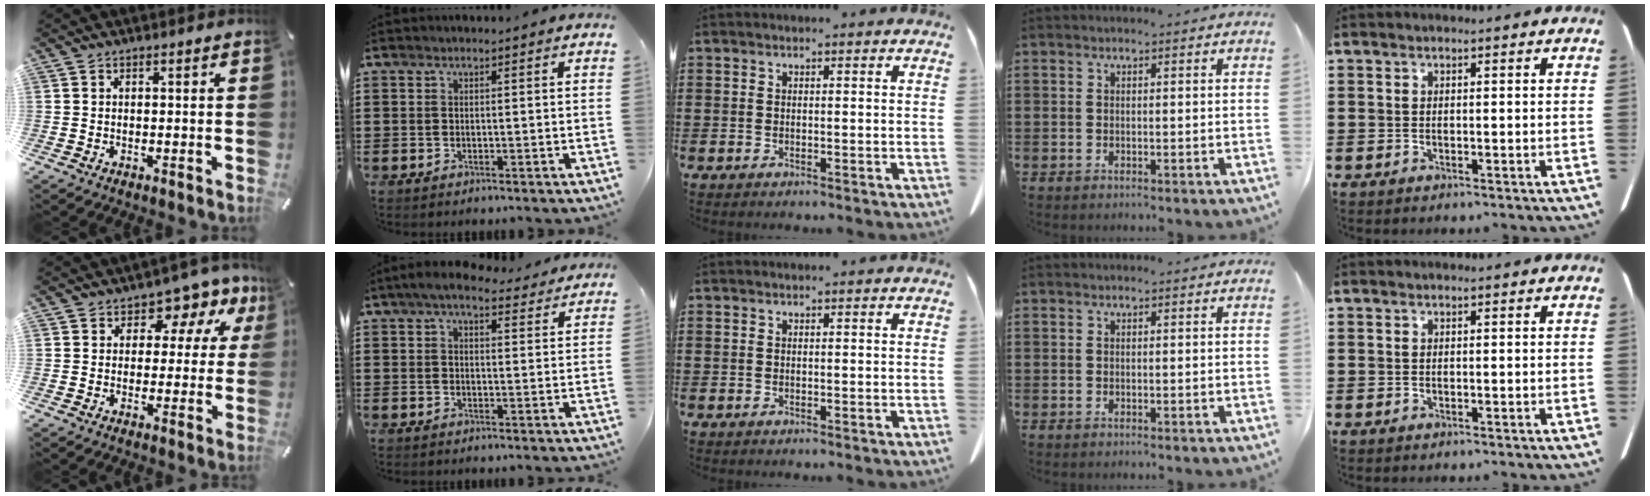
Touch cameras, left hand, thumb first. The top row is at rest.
{"thumb": {"total": 8.0, "force": [3.7, 5.5, 4.5], "torque": [-0.058, -0.026, 0.060]}, "index": {"total": 5.4, "force": [4.5, 1.3, 2.8], "torque": [-0.065, -0.006, 0.081]}}